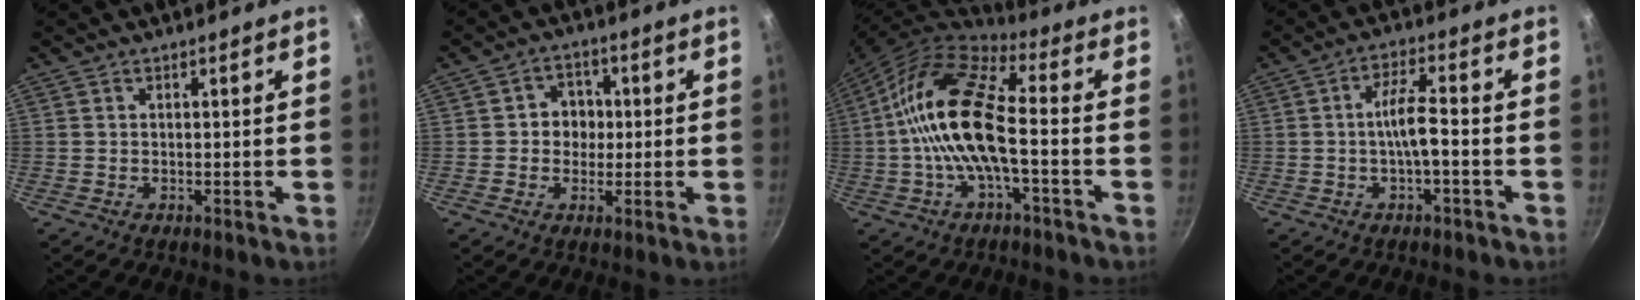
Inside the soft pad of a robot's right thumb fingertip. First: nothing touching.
{"total": 5.6, "force": [0.0, 5.0, 2.4], "torque": [0.001, 0.008, -0.007]}
{"total": 16.3, "force": [-1.6, 6.2, 15.0], "torque": [-0.291, 0.036, -0.049]}
{"total": 5.7, "force": [-1.4, 1.2, 5.4], "torque": [-0.105, 0.025, -0.030]}